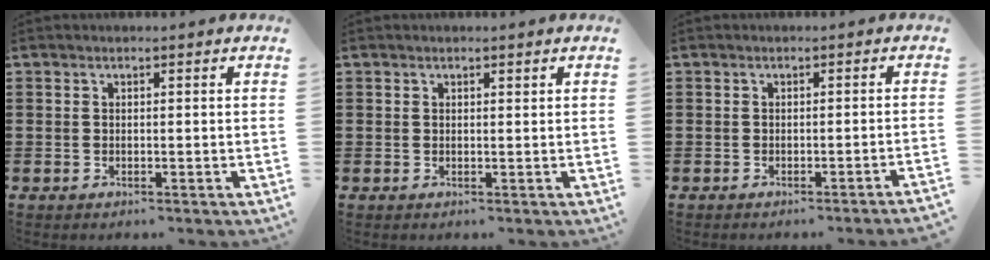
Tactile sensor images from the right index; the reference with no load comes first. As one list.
[{"total": 0.5, "force": [0.4, 0.4, 0.1], "torque": [-0.002, 0.002, 0.007]}, {"total": 1.2, "force": [-0.9, -0.4, 0.6], "torque": [-0.010, -0.002, -0.019]}]